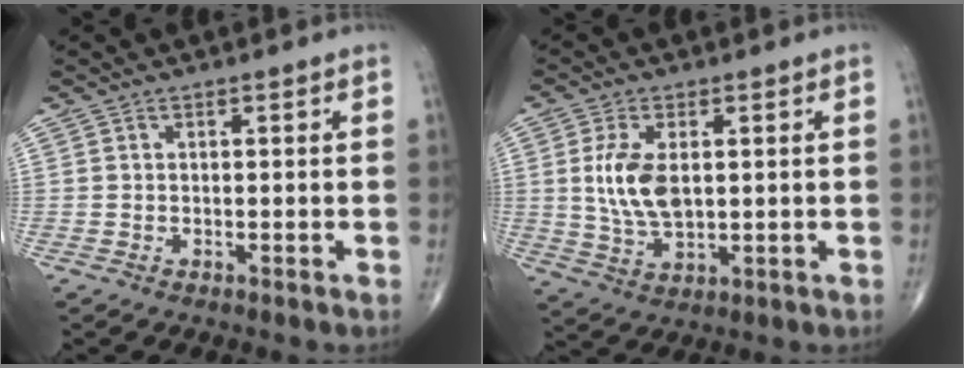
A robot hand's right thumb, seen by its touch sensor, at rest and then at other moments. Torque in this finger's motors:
{"motor_torque": [0.02, 0.20, 0.81, 0.02, 0.07]}